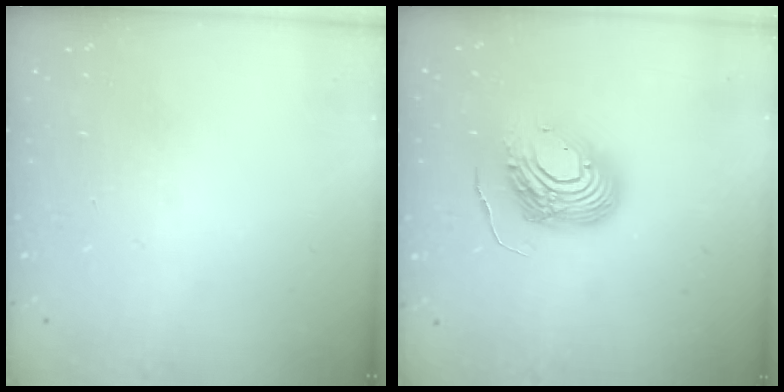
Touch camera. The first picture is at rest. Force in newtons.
{"total": 12.2, "press": 12.0, "slide": 2.4}